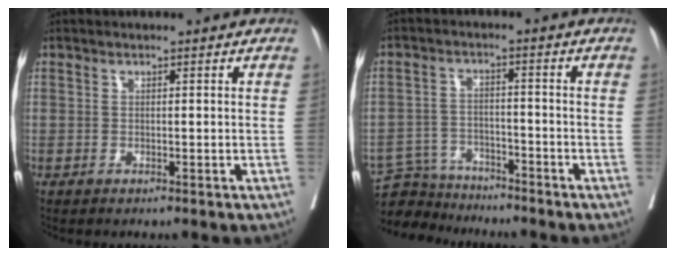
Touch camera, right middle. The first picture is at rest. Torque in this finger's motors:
{"motor_torque": [-0.01, 0.01, -0.09, -0.07]}